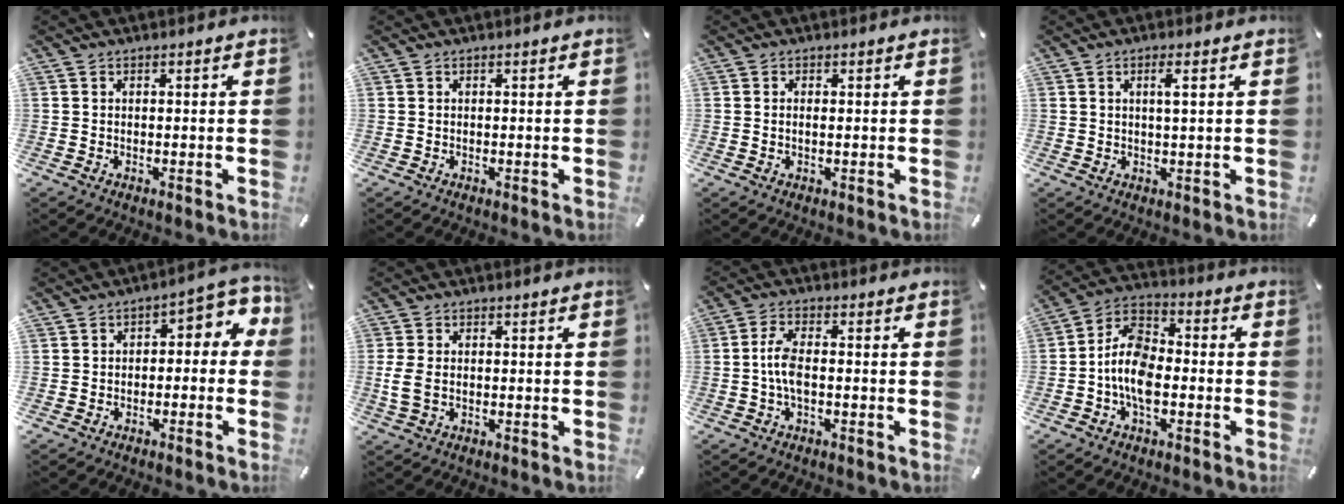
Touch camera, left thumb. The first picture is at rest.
{"total": 0.0}
{"total": 1.2, "force": [0.0, 0.4, 1.1], "torque": [-0.022, -0.002, 0.000]}
{"total": 3.2, "force": [1.0, 0.3, 3.0], "torque": [-0.062, 0.001, 0.013]}
{"total": 5.7, "force": [-0.4, 4.2, 3.9], "torque": [-0.041, 0.000, -0.016]}
{"total": 4.4, "force": [-0.2, 2.8, 3.4], "torque": [-0.082, -0.001, -0.006]}
{"total": 5.6, "force": [-0.9, 2.1, 5.1], "torque": [-0.111, -0.001, -0.020]}
{"total": 10.9, "force": [-3.6, 6.5, 8.0], "torque": [-0.169, 0.016, -0.065]}